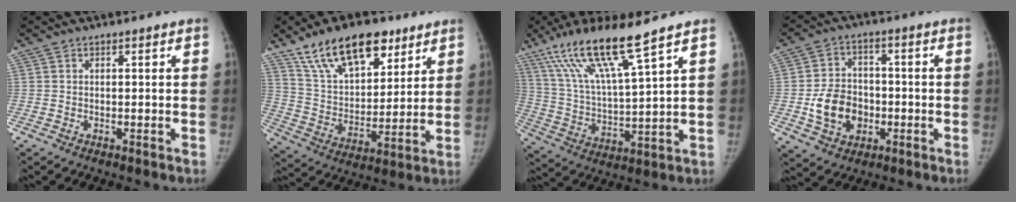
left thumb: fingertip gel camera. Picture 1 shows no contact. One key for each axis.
{"total": 19.7, "fx": 12.6, "fy": 9.7, "fz": 11.6, "tx": -0.154, "ty": -0.041, "tz": 0.226}
{"total": 16.1, "fx": 10.6, "fy": 1.4, "fz": 12.1, "tx": -0.230, "ty": -0.043, "tz": 0.208}
{"total": 10.6, "fx": -2.3, "fy": 8.3, "fz": 6.2, "tx": -0.082, "ty": 0.017, "tz": -0.037}